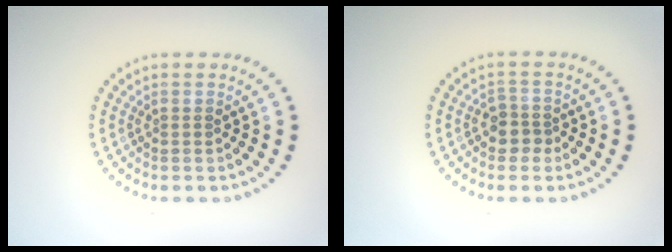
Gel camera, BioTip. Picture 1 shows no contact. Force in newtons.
{"total": 2.0, "press": 1.7, "slide": 1.0}